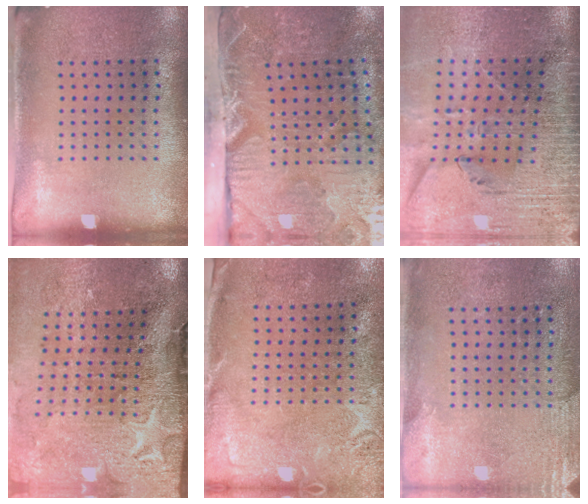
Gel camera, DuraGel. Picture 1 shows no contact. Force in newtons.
{"total": 5.2, "press": 4.4, "slide": 2.8}
{"total": 3.9, "press": 3.4, "slide": 1.9}
{"total": 5.0, "press": 4.0, "slide": 3.0}
{"total": 2.8, "press": 2.3, "slide": 1.6}
{"total": 2.6, "press": 2.3, "slide": 1.2}